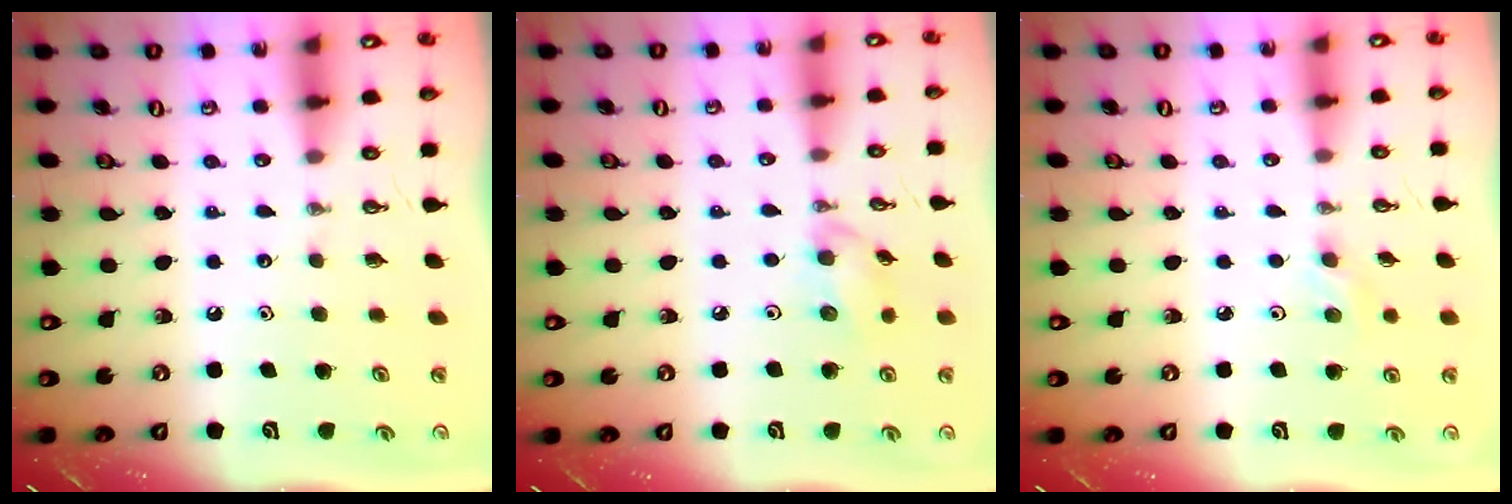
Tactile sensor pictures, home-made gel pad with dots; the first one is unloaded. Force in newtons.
{"total": 7.3, "press": 7.1, "slide": 1.2}
{"total": 2.6, "press": 2.5, "slide": 0.8}